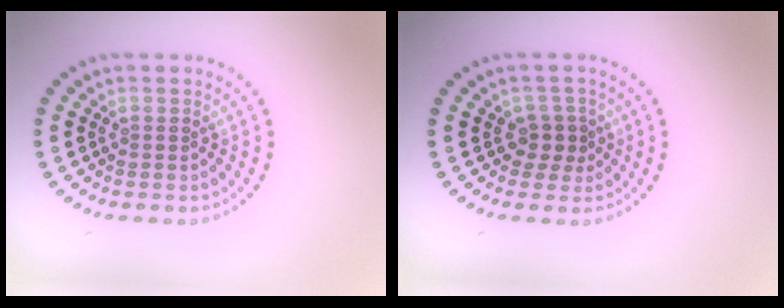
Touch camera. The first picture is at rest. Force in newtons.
{"total": 1.9, "press": 1.6, "slide": 1.2}